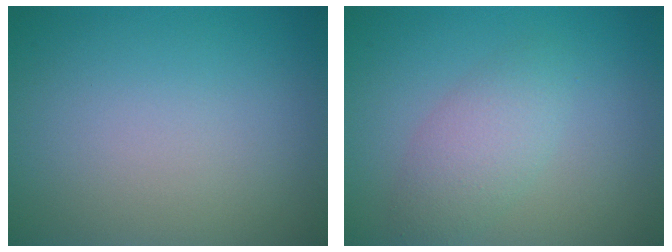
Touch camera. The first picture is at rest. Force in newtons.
{"total": 3.0, "press": 3.0, "slide": 0.0}